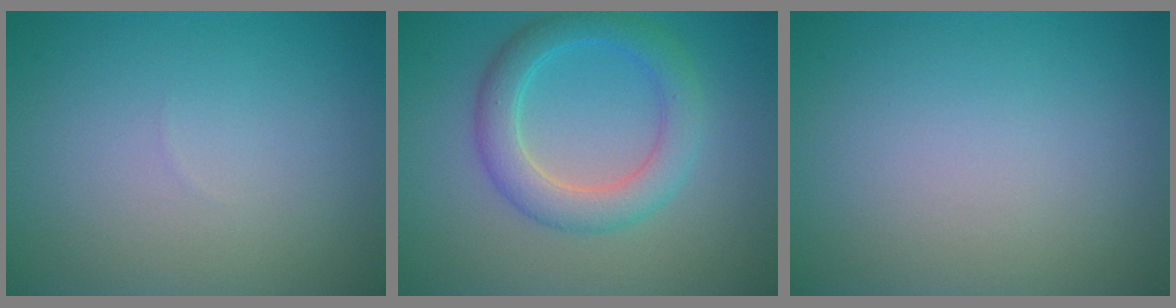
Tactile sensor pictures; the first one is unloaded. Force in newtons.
{"total": 4.3, "press": 4.3, "slide": 0.1}
{"total": 0.0}